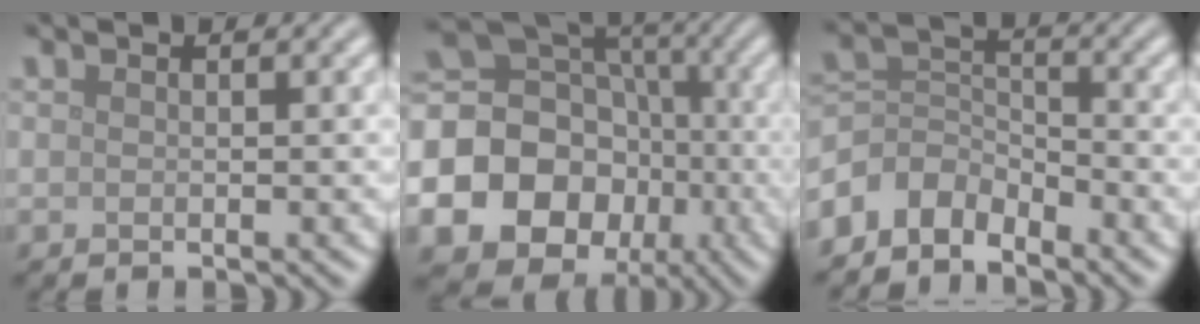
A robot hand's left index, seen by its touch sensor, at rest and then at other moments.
{"total": 21.6, "force": [-5.9, 19.4, 7.5], "torque": [-0.186, -0.027, -0.117]}
{"total": 4.0, "force": [-3.2, 2.2, 1.2], "torque": [-0.019, 0.004, -0.076]}